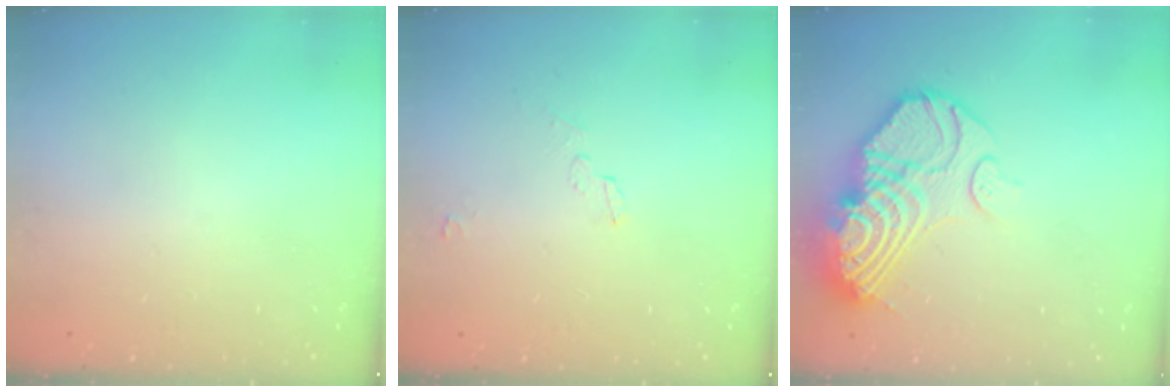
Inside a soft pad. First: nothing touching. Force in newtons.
{"total": 2.6, "press": 2.3, "slide": 1.2}
{"total": 21.8, "press": 21.7, "slide": 2.0}